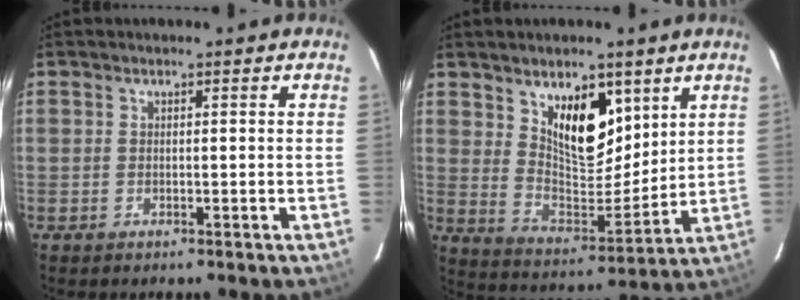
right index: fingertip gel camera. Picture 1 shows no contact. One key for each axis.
{"total": 12.7, "fx": 6.7, "fy": 6.3, "fz": 8.8, "tx": -0.139, "ty": -0.008, "tz": 0.126}